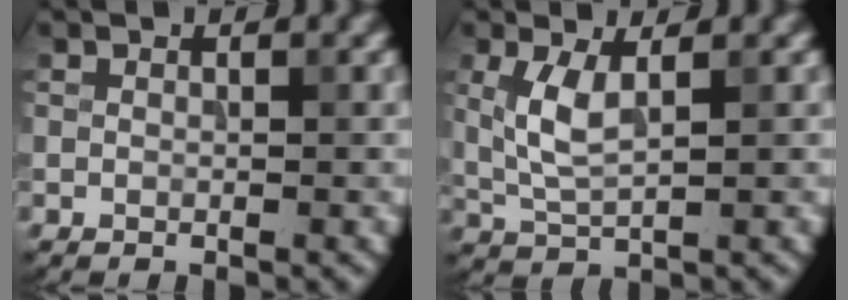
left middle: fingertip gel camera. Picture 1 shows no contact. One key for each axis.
{"total": 3.4, "fx": 0.8, "fy": 1.2, "fz": 3.1, "tx": -0.071, "ty": -0.001, "tz": 0.020}